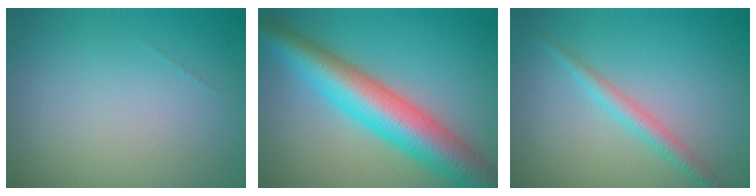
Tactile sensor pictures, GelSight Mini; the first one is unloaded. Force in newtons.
{"total": 8.5, "press": 8.5, "slide": 0.2}
{"total": 2.1, "press": 2.1, "slide": 0.1}